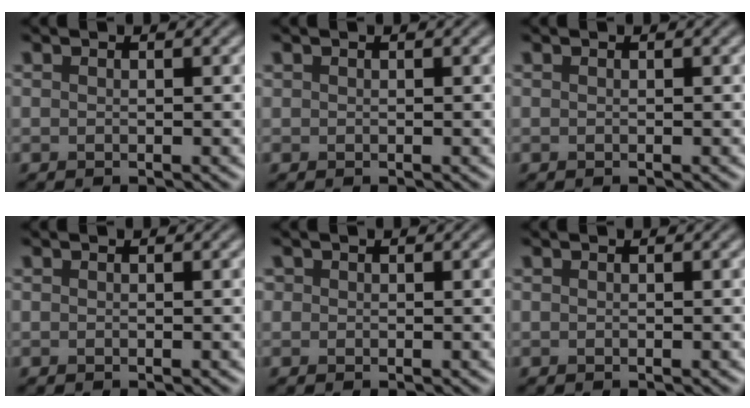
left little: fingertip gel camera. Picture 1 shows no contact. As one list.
[{"total": 0.0}, {"total": 0.0}, {"total": 0.0}, {"total": 0.5, "force": [0.2, 0.5, 0.0], "torque": [0.005, 0.000, 0.000]}, {"total": 0.0}]